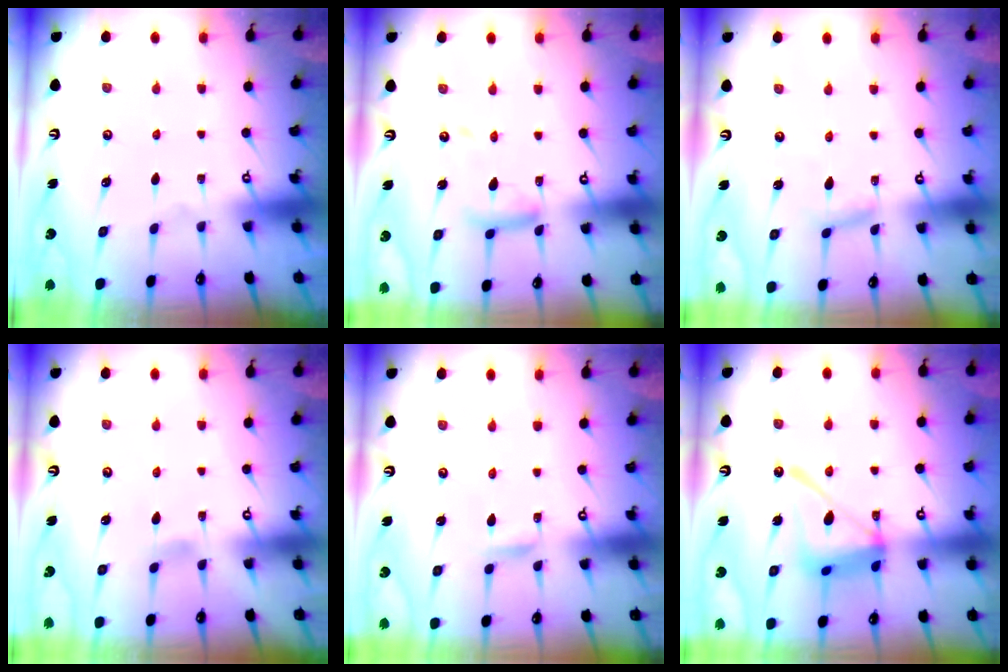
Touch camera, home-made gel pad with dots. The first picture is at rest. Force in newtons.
{"total": 11.7, "press": 11.7, "slide": 1.2}
{"total": 5.2, "press": 5.2, "slide": 0.3}
{"total": 2.9, "press": 2.9, "slide": 0.4}
{"total": 1.6, "press": 1.6, "slide": 0.2}
{"total": 15.6, "press": 15.5, "slide": 1.4}